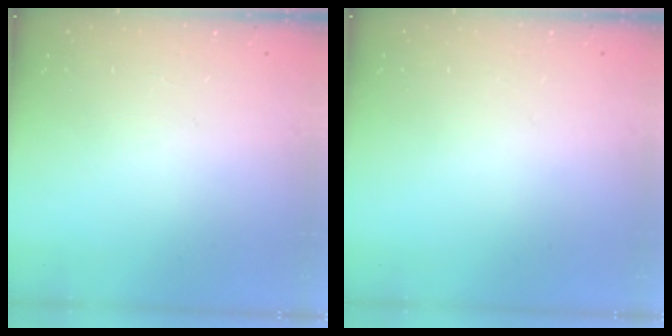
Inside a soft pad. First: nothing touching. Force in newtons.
{"total": 0.0}